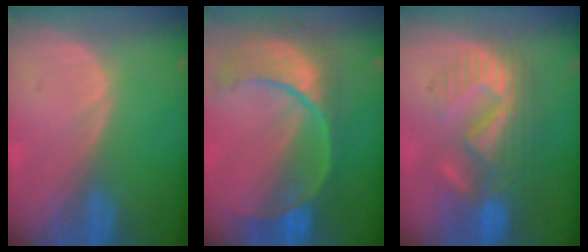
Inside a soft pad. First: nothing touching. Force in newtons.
{"total": 11.6, "press": 9.6, "slide": 6.5}
{"total": 10.4, "press": 9.6, "slide": 3.8}